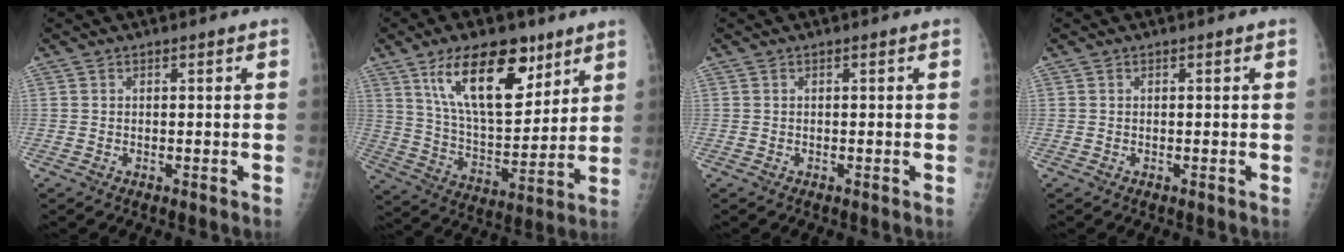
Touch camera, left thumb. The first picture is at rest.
{"total": 18.5, "force": [10.3, 8.5, 12.8], "torque": [-0.168, -0.053, 0.187]}
{"total": 0.0}
{"total": 0.0}